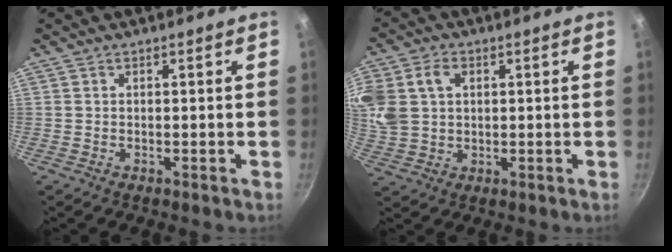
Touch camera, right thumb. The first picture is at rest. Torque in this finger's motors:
{"motor_torque": [0.60, 2.30, 1.06, 0.12, 0.10]}